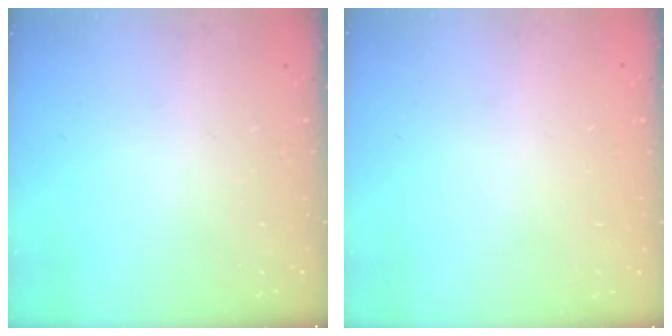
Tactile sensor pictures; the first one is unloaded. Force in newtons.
{"total": 0.0}